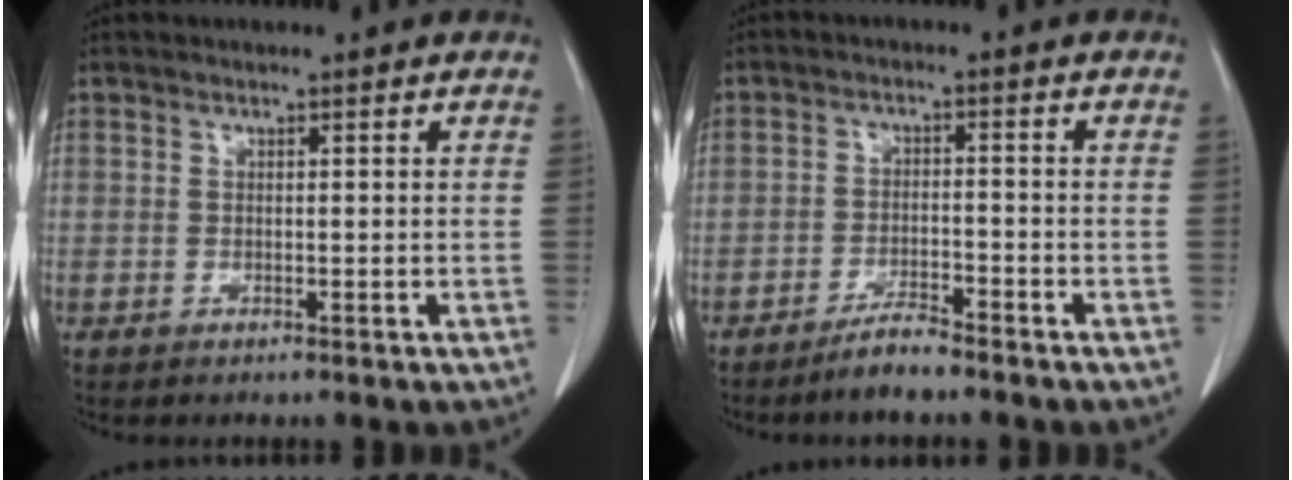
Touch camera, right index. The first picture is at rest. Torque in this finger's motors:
{"motor_torque": [-0.19, -0.20, -0.11, -0.03]}